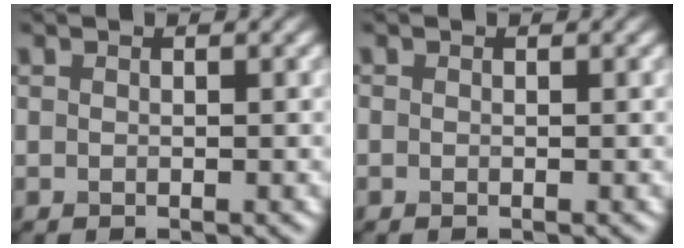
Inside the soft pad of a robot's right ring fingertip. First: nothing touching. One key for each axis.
{"total": 0.0}